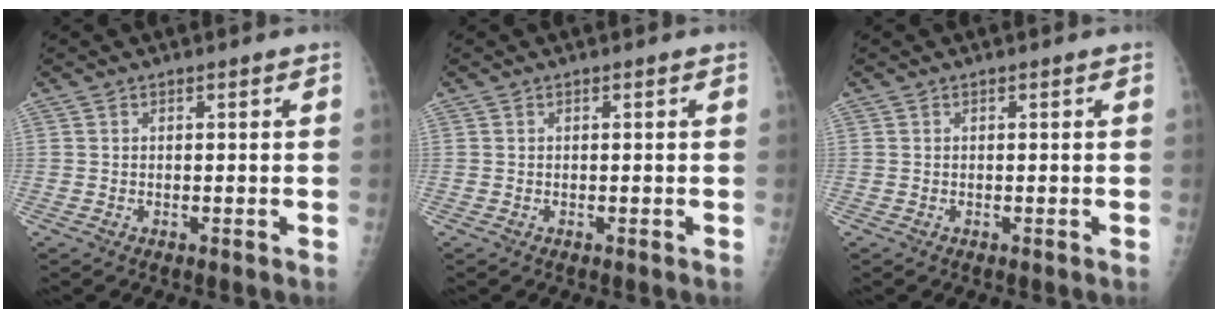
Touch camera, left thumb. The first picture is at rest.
{"total": 0.0}
{"total": 0.0}